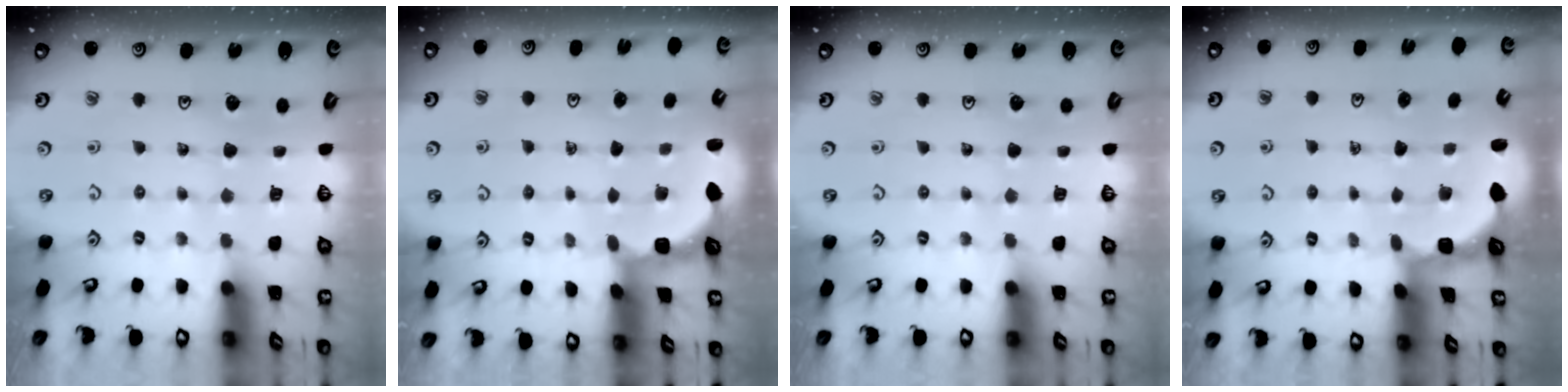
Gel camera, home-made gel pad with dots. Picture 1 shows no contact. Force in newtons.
{"total": 2.8, "press": 2.4, "slide": 1.4}
{"total": 0.0}
{"total": 2.4, "press": 1.7, "slide": 1.6}